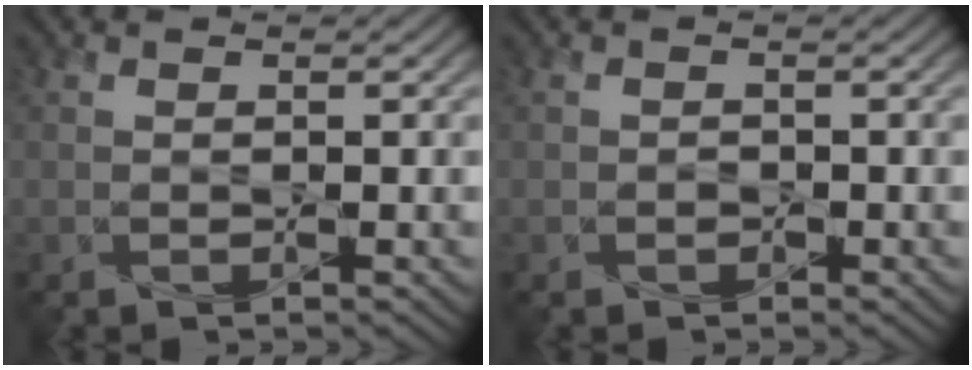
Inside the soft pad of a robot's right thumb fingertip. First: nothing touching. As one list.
[{"total": 0.9, "force": [-0.6, 0.6, 0.1], "torque": [-0.001, -0.003, -0.009]}]